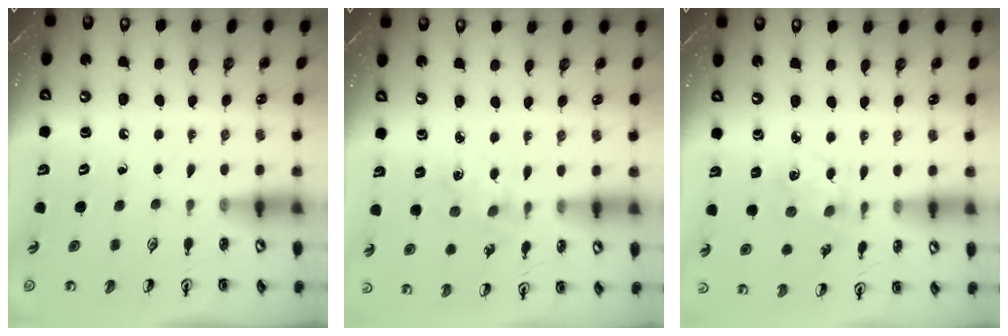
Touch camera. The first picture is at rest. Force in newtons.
{"total": 1.7, "press": 1.6, "slide": 0.4}
{"total": 1.9, "press": 1.8, "slide": 0.5}